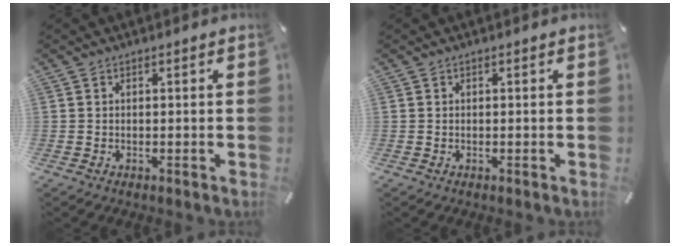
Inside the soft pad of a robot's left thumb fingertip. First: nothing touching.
{"total": 0.0}